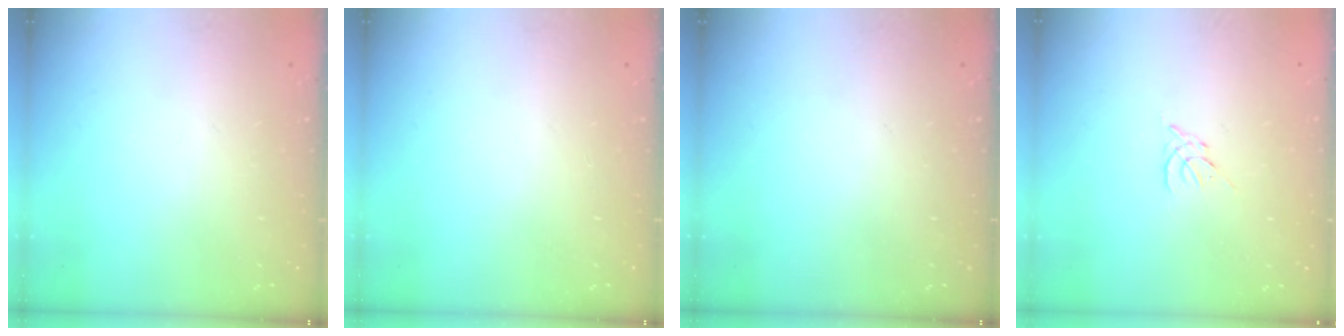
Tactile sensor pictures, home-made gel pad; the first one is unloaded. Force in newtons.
{"total": 0.0}
{"total": 0.0}
{"total": 1.8, "press": 1.7, "slide": 0.5}